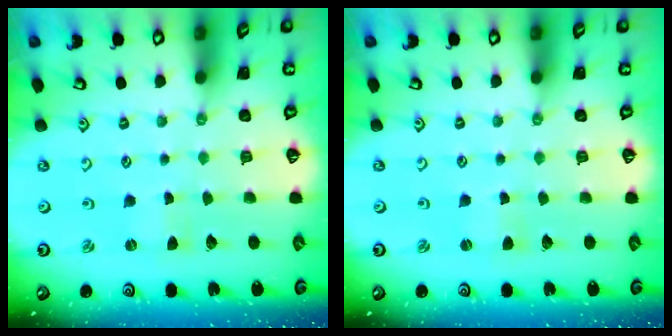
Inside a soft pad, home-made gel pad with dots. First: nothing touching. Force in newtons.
{"total": 1.9, "press": 1.9, "slide": 0.4}